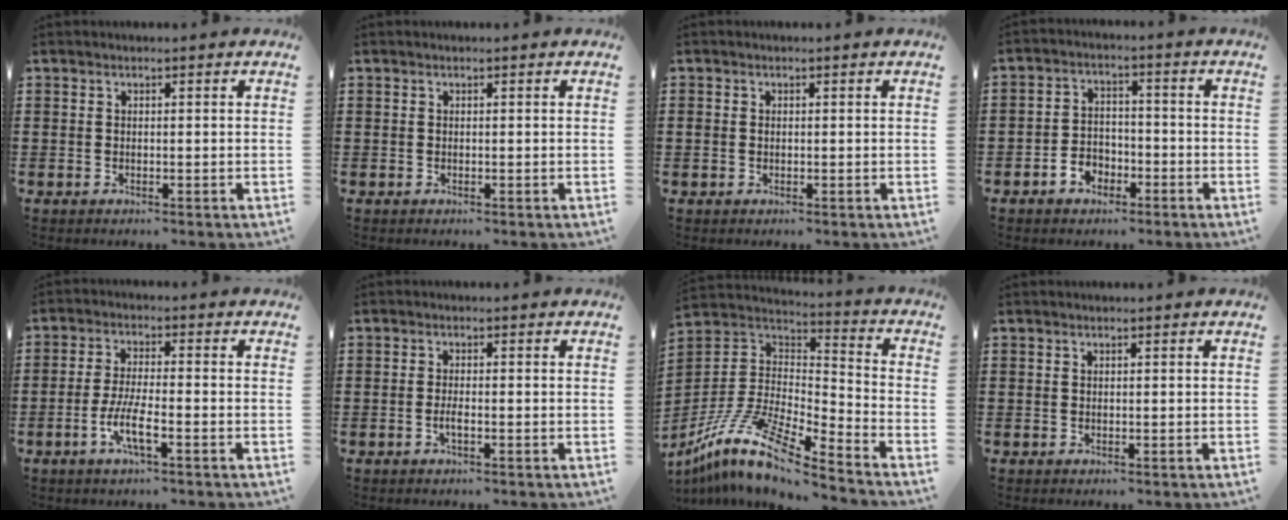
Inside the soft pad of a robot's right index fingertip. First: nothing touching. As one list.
[{"total": 0.0}, {"total": 0.7, "force": [0.0, 0.6, 0.4], "torque": [-0.009, 0.004, -0.002]}, {"total": 3.8, "force": [-2.4, 2.7, 1.1], "torque": [-0.032, 0.008, -0.051]}, {"total": 5.5, "force": [-2.4, 1.0, 4.8], "torque": [-0.106, -0.010, -0.051]}, {"total": 1.5, "force": [-0.6, 0.3, 1.4], "torque": [-0.033, -0.002, -0.013]}, {"total": 12.0, "force": [-9.3, 2.0, 7.3], "torque": [-0.162, 0.005, -0.190]}, {"total": 0.0}]